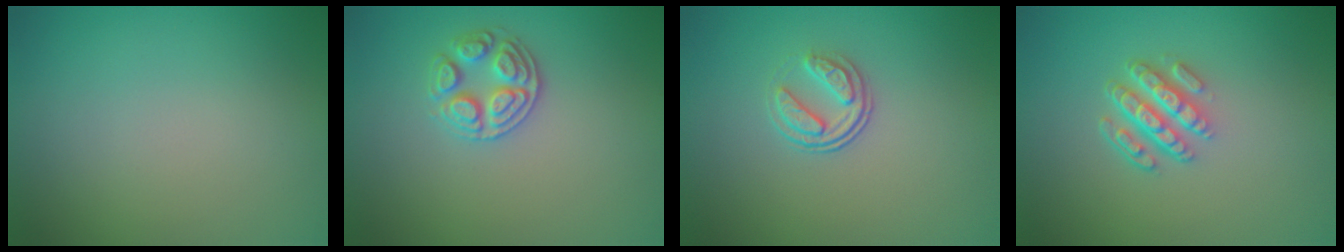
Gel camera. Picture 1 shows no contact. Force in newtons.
{"total": 2.7, "press": 2.7, "slide": 0.5}
{"total": 2.3, "press": 1.7, "slide": 1.6}
{"total": 4.4, "press": 3.1, "slide": 3.1}